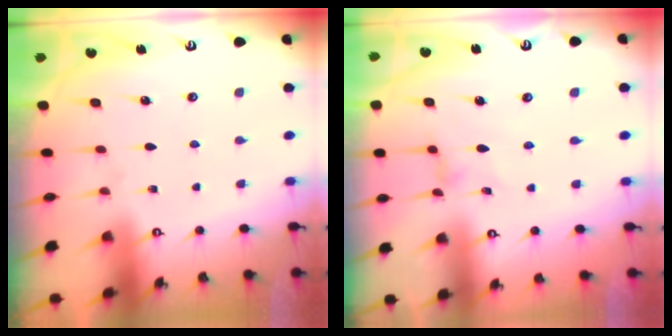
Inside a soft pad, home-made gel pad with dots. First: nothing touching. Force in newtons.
{"total": 1.4, "press": 1.4, "slide": 0.4}